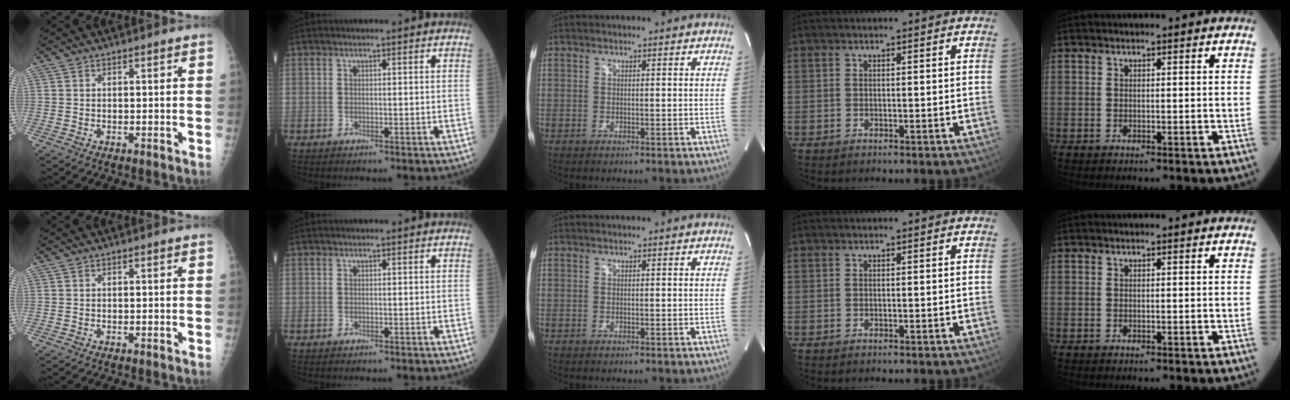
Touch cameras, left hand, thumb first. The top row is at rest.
{}